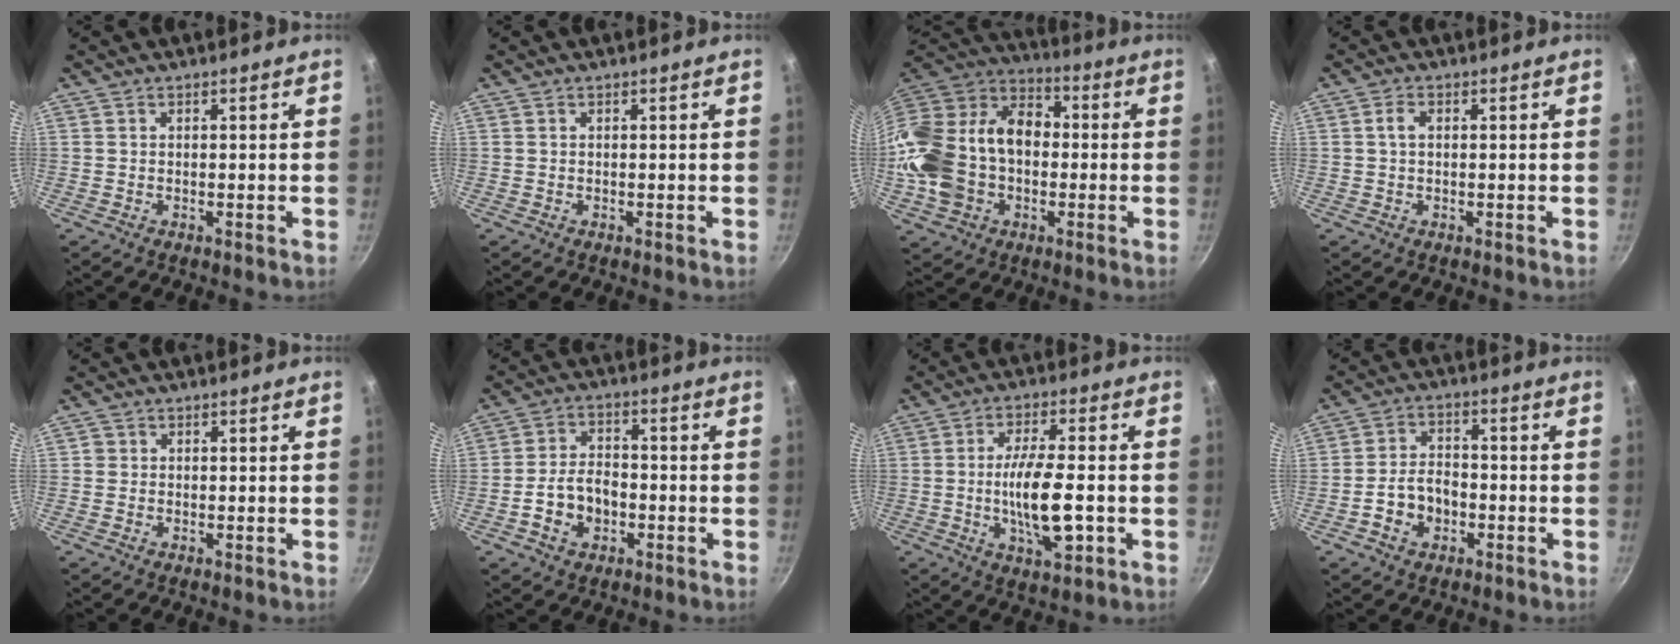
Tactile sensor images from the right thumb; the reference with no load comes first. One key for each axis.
{"total": 0.0}
{"total": 24.7, "fx": -2.4, "fy": 18.2, "fz": 16.5, "tx": -0.324, "ty": 0.060, "tz": -0.047}
{"total": 1.8, "fx": 0.2, "fy": 1.1, "fz": 1.4, "tx": -0.024, "ty": 0.005, "tz": 0.004}
{"total": 1.0, "fx": 0.0, "fy": 1.0, "fz": 0.2, "tx": 0.001, "ty": 0.003, "tz": -0.003}
{"total": 8.2, "fx": -2.4, "fy": 5.8, "fz": 5.3, "tx": -0.080, "ty": 0.024, "tz": -0.048}
{"total": 11.7, "fx": -2.0, "fy": 3.9, "fz": 10.9, "tx": -0.190, "ty": 0.007, "tz": -0.034}
{"total": 7.5, "fx": -2.4, "fy": 5.4, "fz": 4.6, "tx": -0.065, "ty": 0.025, "tz": -0.048}